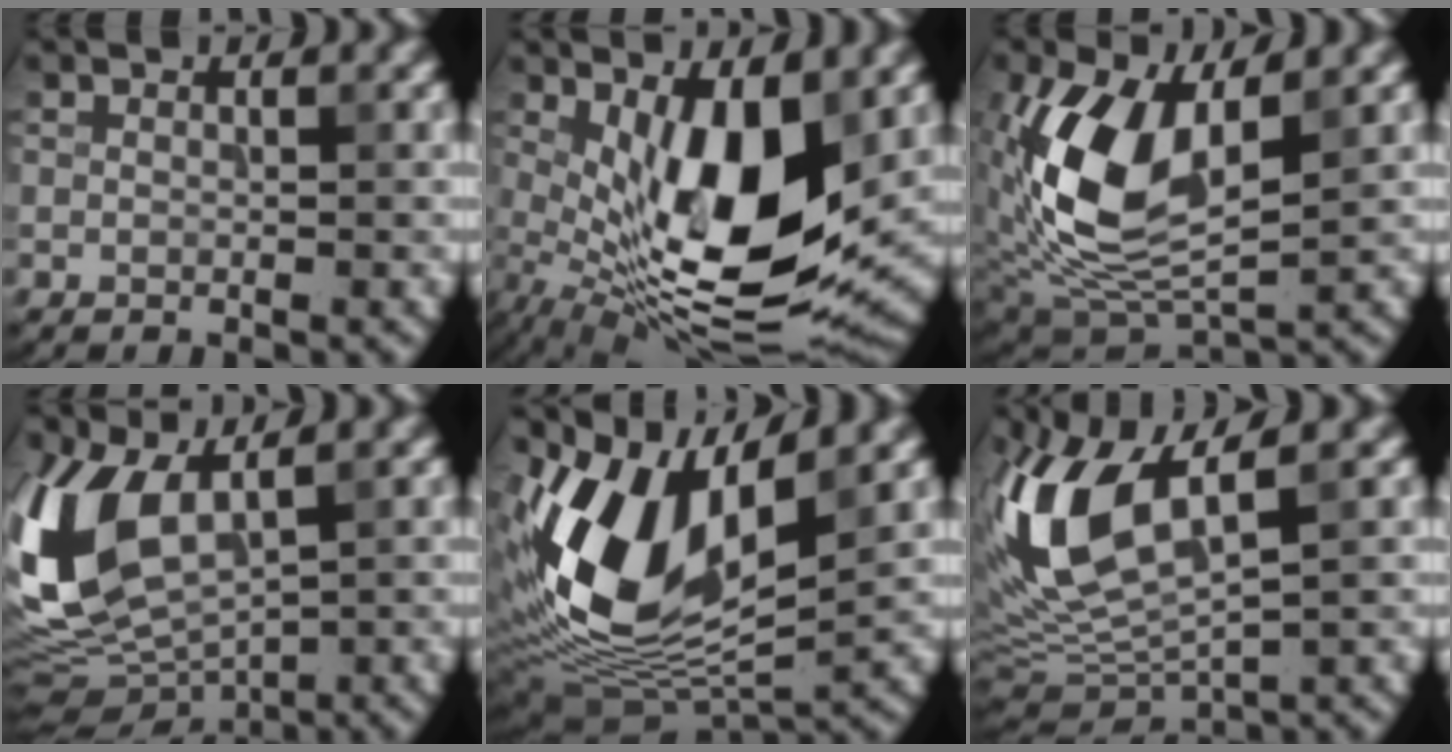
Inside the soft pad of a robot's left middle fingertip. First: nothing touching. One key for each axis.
{"total": 12.0, "fx": 1.0, "fy": 4.5, "fz": 11.0, "tx": -0.187, "ty": -0.021, "tz": 0.021}
{"total": 9.8, "fx": 1.7, "fy": 5.1, "fz": 8.1, "tx": -0.182, "ty": -0.011, "tz": 0.034}
{"total": 10.6, "fx": 1.5, "fy": 5.6, "fz": 8.9, "tx": -0.224, "ty": -0.008, "tz": 0.034}
{"total": 12.0, "fx": 3.0, "fy": 6.1, "fz": 9.9, "tx": -0.205, "ty": -0.008, "tz": 0.059}
{"total": 12.3, "fx": 3.0, "fy": 5.2, "fz": 10.7, "tx": -0.253, "ty": 0.003, "tz": 0.058}